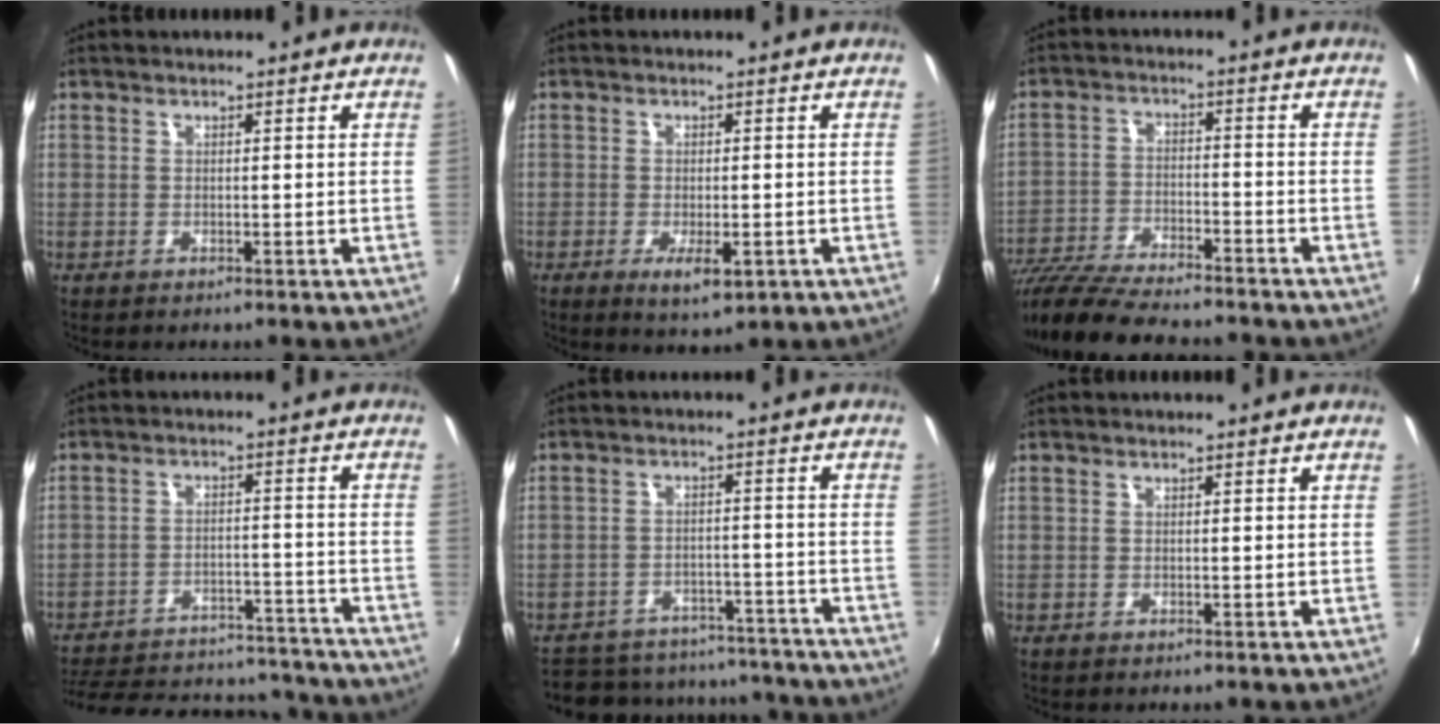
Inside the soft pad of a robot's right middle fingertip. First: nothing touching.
{"total": 4.7, "force": [-1.9, 1.8, 3.9], "torque": [-0.075, -0.015, -0.028]}
{"total": 16.2, "force": [-14.1, 3.1, 7.4], "torque": [-0.160, -0.031, -0.243]}
{"total": 24.7, "force": [-21.4, 8.6, 9.0], "torque": [-0.188, 0.017, -0.267]}
{"total": 20.2, "force": [-17.7, 7.7, 5.9], "torque": [-0.133, 0.030, -0.217]}
{"total": 0.0}